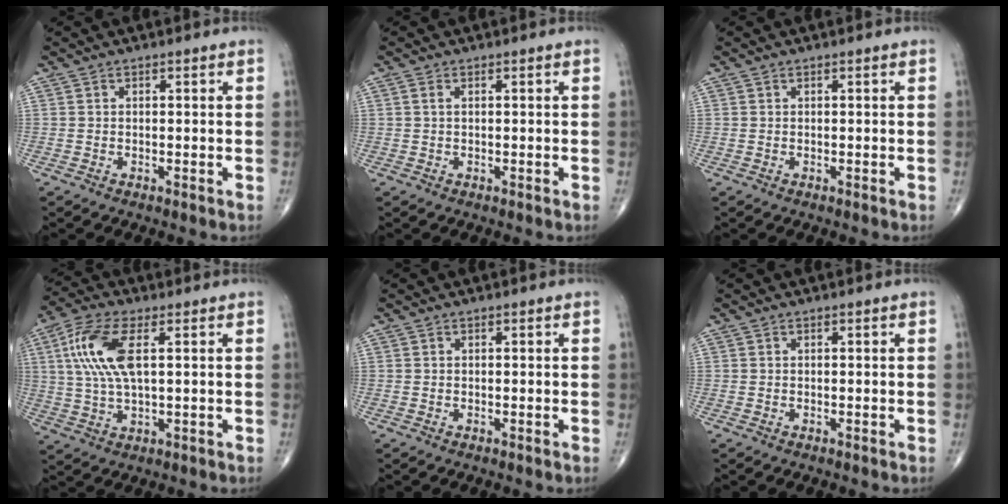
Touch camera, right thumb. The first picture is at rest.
{"total": 0.9, "force": [0.3, 0.4, 0.8], "torque": [-0.020, 0.008, 0.006]}
{"total": 0.0}
{"total": 11.7, "force": [2.9, 4.7, 10.3], "torque": [-0.232, 0.006, 0.057]}
{"total": 0.0}
{"total": 0.0}